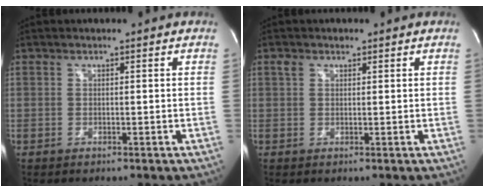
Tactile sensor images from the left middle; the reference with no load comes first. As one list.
[{"total": 1.5, "force": [0.9, 1.0, 0.7], "torque": [-0.019, 0.014, 0.017]}]